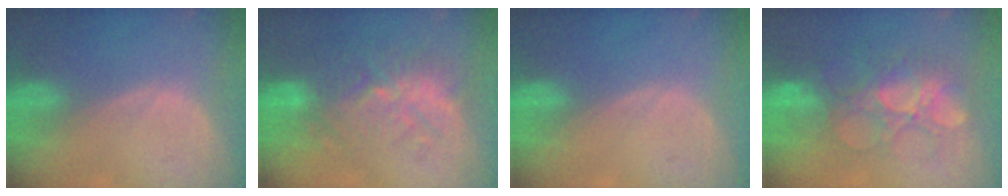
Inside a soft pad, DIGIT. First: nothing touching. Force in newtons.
{"total": 9.2, "press": 9.0, "slide": 1.8}
{"total": 0.0}
{"total": 8.8, "press": 8.6, "slide": 1.6}